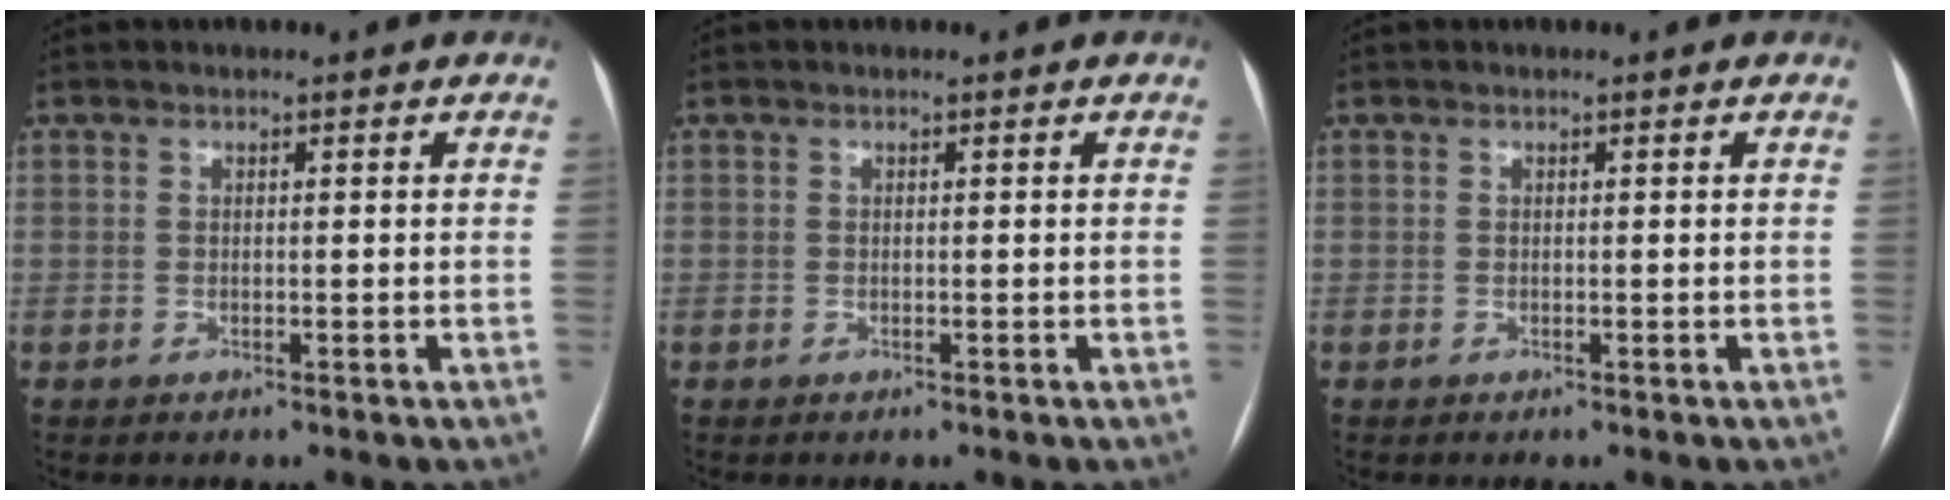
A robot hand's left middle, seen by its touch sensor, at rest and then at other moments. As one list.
[{"total": 0.0}, {"total": 0.0}]